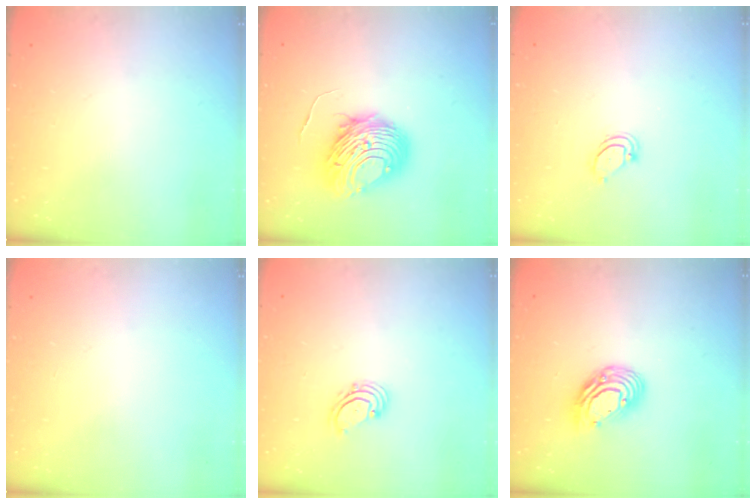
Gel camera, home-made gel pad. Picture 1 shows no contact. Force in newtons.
{"total": 11.0, "press": 11.0, "slide": 0.8}
{"total": 3.8, "press": 3.8, "slide": 0.4}
{"total": 0.0}
{"total": 2.2, "press": 2.1, "slide": 0.7}
{"total": 10.3, "press": 10.3, "slide": 1.1}